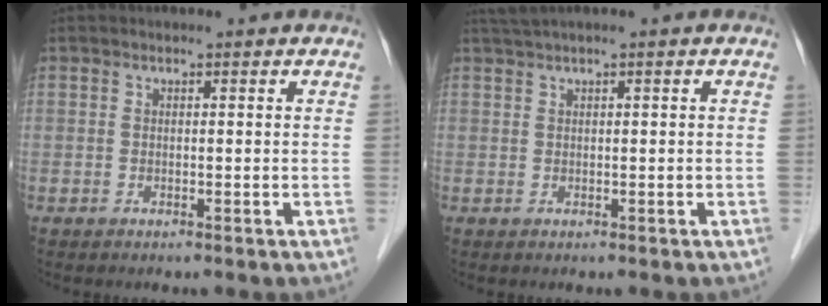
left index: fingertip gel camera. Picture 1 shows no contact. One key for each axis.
{"total": 1.8, "fx": 1.3, "fy": -0.3, "fz": 1.3, "tx": -0.032, "ty": 0.020, "tz": 0.031}